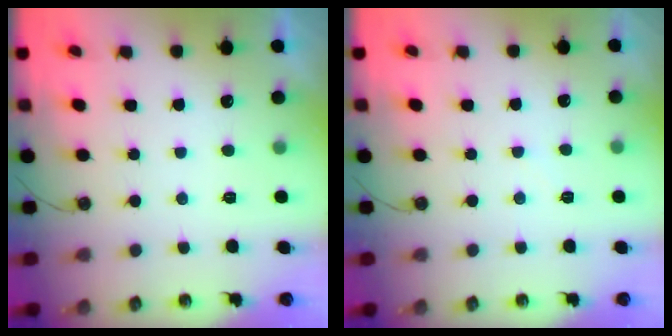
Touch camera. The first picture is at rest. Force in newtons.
{"total": 2.5, "press": 2.5, "slide": 0.4}